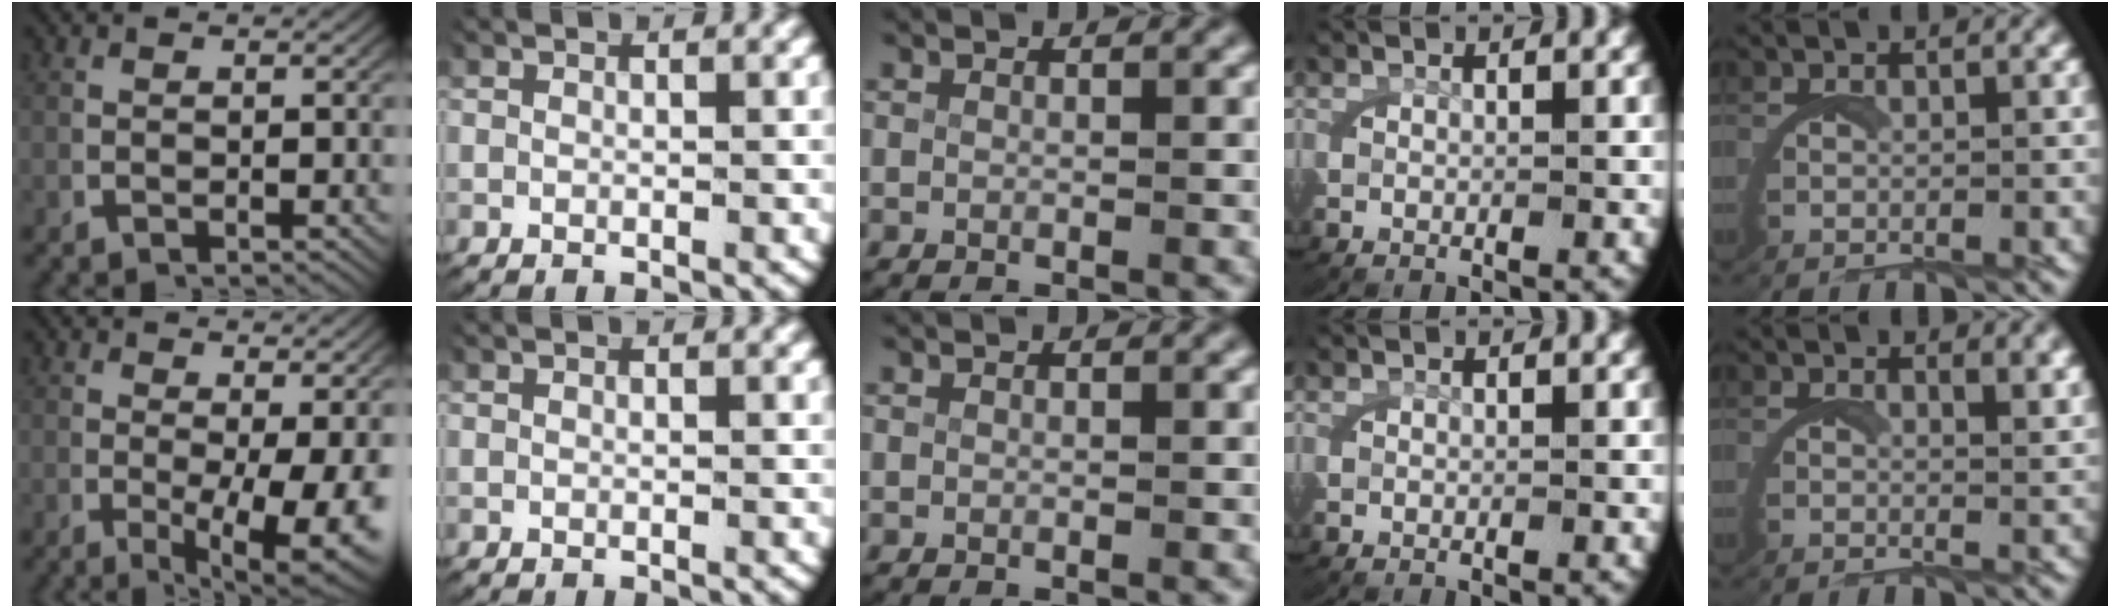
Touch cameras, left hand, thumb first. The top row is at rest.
{"thumb": {"total": 7.4, "force": [-0.7, 3.5, 6.5], "torque": [-0.097, -0.027, 0.001]}, "little": {"total": 1.8, "force": [1.6, -0.2, 0.9], "torque": [-0.019, -0.007, 0.023]}}